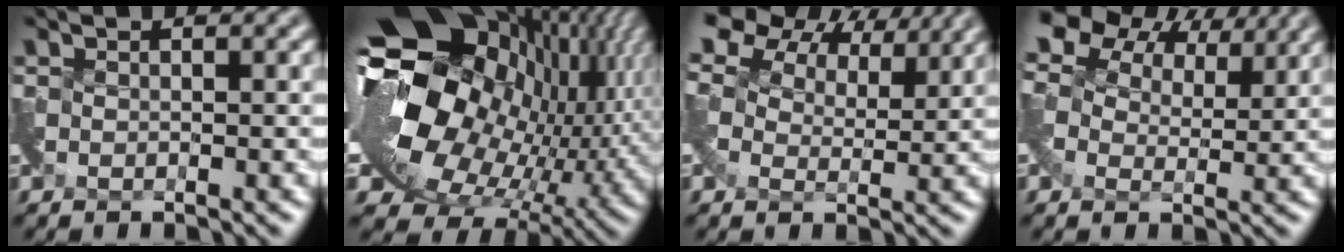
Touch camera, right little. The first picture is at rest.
{"total": 18.6, "force": [2.7, 12.7, 13.3], "torque": [-0.233, -0.039, 0.080]}
{"total": 7.7, "force": [5.1, 3.7, 4.5], "torque": [-0.104, 0.027, 0.078]}
{"total": 7.8, "force": [4.4, 4.3, 4.7], "torque": [-0.111, 0.024, 0.070]}